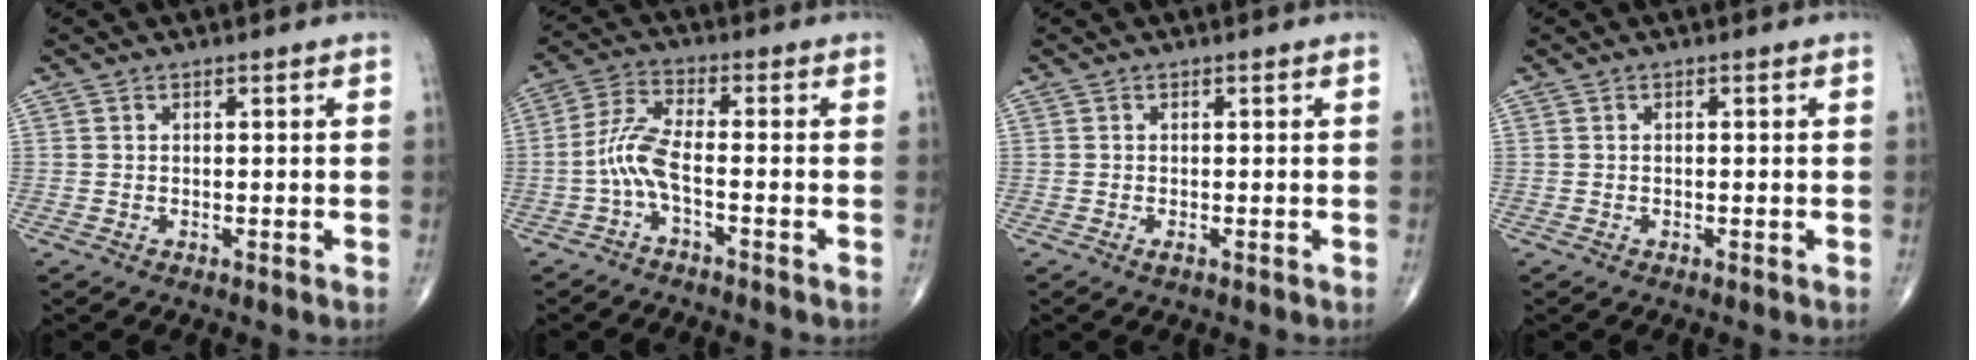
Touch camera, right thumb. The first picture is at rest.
{"total": 6.3, "force": [-2.1, 1.5, 5.7], "torque": [-0.137, 0.028, -0.048]}
{"total": 0.6, "force": [-0.2, 0.2, 0.5], "torque": [-0.006, -0.002, -0.004]}
{"total": 0.0}